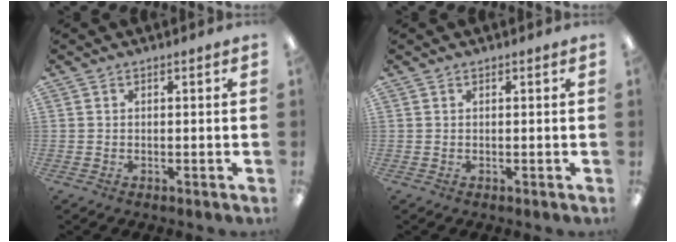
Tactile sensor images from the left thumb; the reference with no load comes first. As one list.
[{"total": 0.0}]